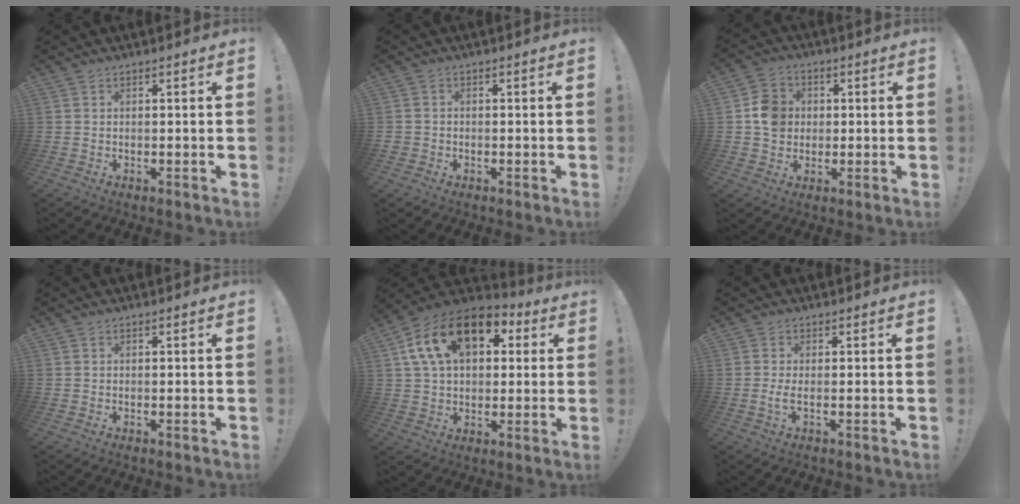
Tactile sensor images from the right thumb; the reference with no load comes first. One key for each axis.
{"total": 1.4, "fx": -0.7, "fy": 1.2, "fz": 0.3, "tx": -0.005, "ty": 0.006, "tz": -0.012}
{"total": 8.2, "fx": 0.3, "fy": 7.5, "fz": 3.3, "tx": -0.039, "ty": 0.013, "tz": 0.011}
{"total": 0.0}
{"total": 19.1, "fx": 7.6, "fy": 12.0, "fz": 12.8, "tx": -0.213, "ty": -0.009, "tz": 0.140}
{"total": 2.4, "fx": -0.3, "fy": 0.4, "fz": 2.4, "tx": -0.042, "ty": -0.001, "tz": -0.005}